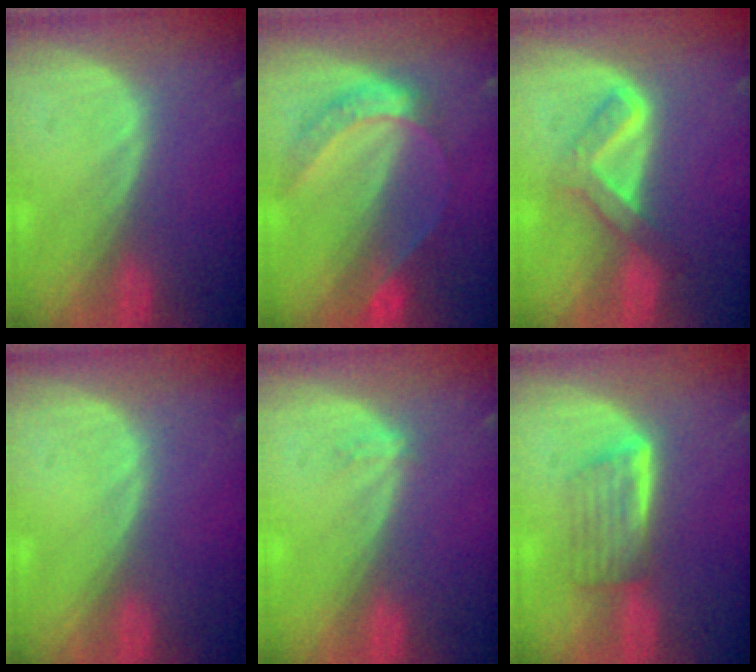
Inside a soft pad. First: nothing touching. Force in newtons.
{"total": 6.9, "press": 5.7, "slide": 3.9}
{"total": 5.1, "press": 5.1, "slide": 0.8}
{"total": 0.0}
{"total": 1.2, "press": 0.8, "slide": 0.8}
{"total": 5.8, "press": 4.9, "slide": 3.0}